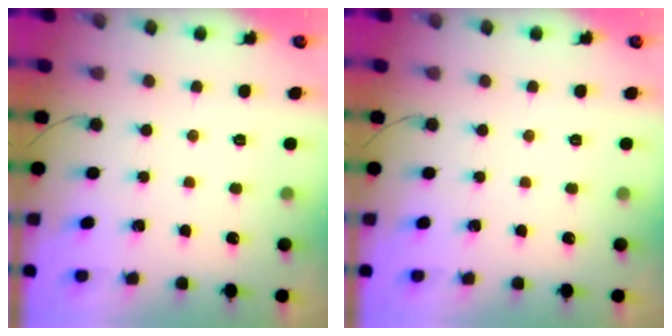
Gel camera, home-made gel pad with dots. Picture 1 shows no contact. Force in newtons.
{"total": 0.0}